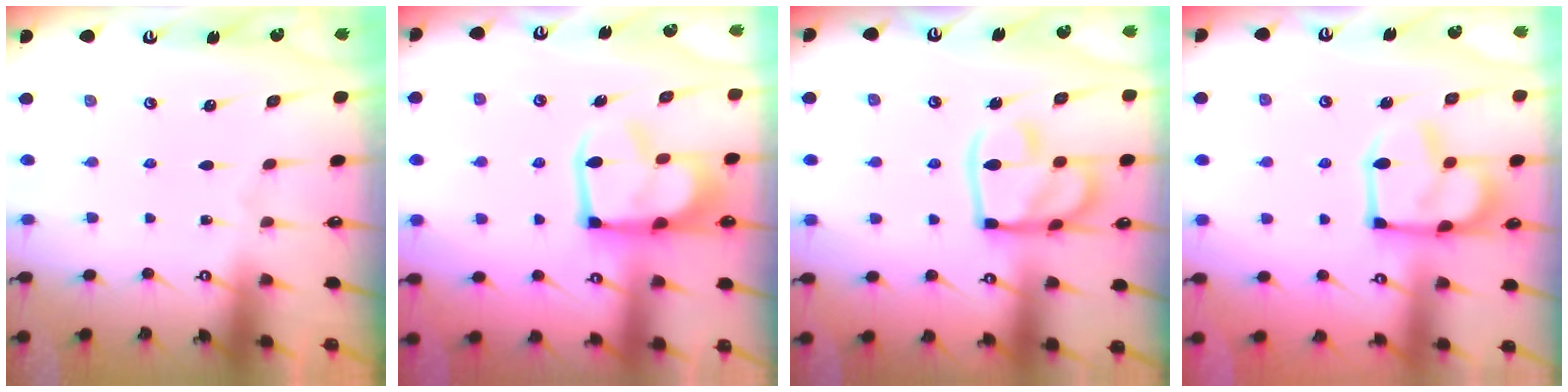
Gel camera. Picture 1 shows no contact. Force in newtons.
{"total": 7.4, "press": 7.3, "slide": 1.3}
{"total": 15.6, "press": 15.5, "slide": 1.6}
{"total": 10.4, "press": 10.3, "slide": 1.2}